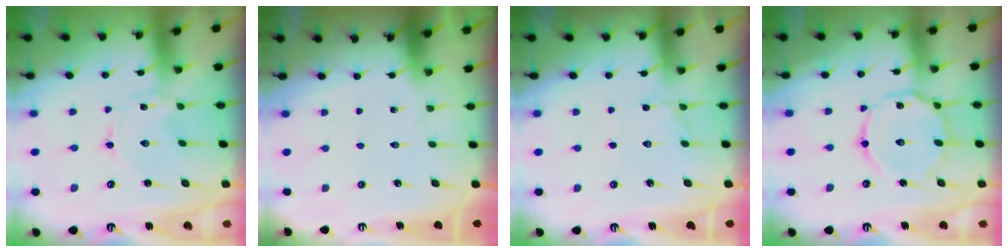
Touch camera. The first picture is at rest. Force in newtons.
{"total": 0.0}
{"total": 2.2, "press": 2.2, "slide": 0.6}
{"total": 13.2, "press": 13.2, "slide": 1.1}